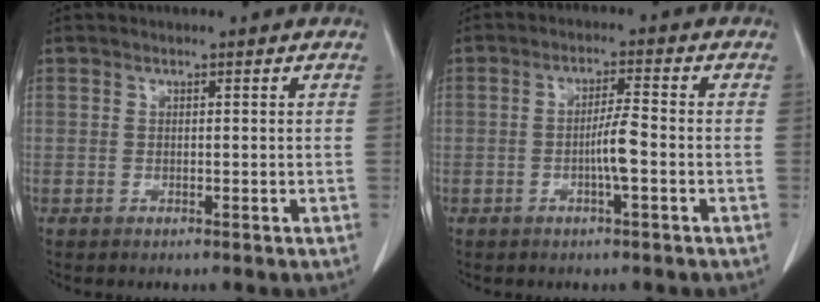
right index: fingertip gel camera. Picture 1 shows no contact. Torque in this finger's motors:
{"motor_torque": [1.12, 0.10, 0.52, 0.10]}